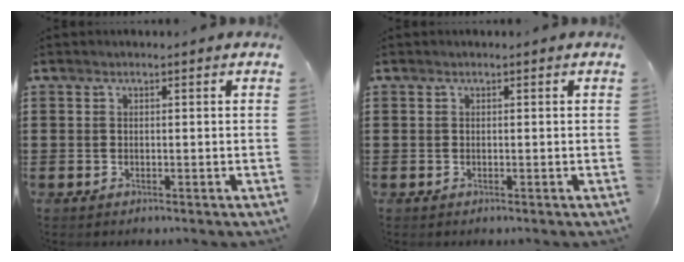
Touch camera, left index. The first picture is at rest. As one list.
[{"total": 0.0}]